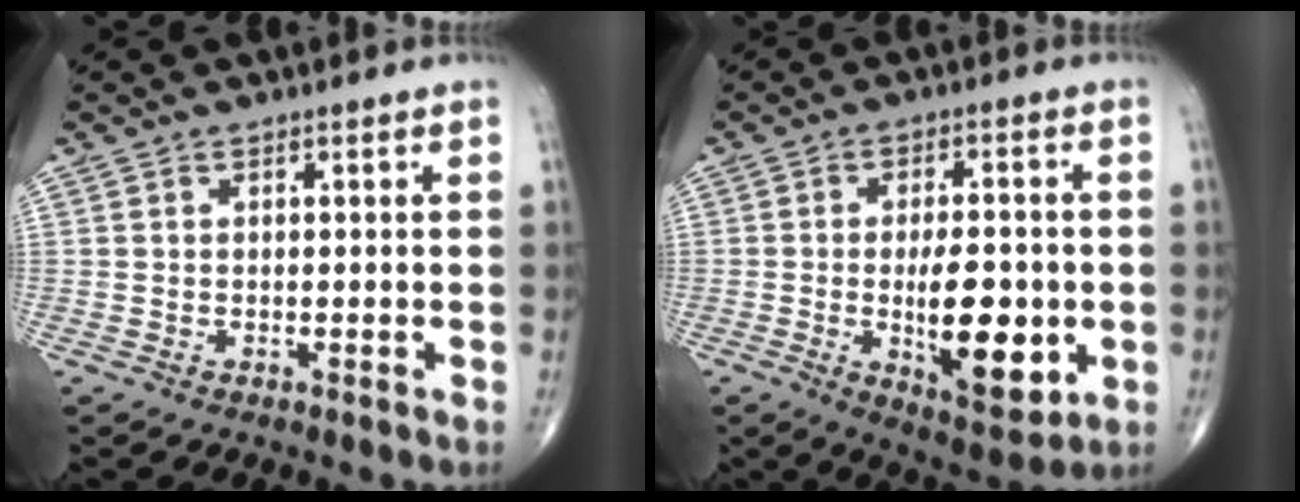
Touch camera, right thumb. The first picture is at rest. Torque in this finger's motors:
{"motor_torque": [1.69, 3.32, 1.08, 0.22, 0.40]}